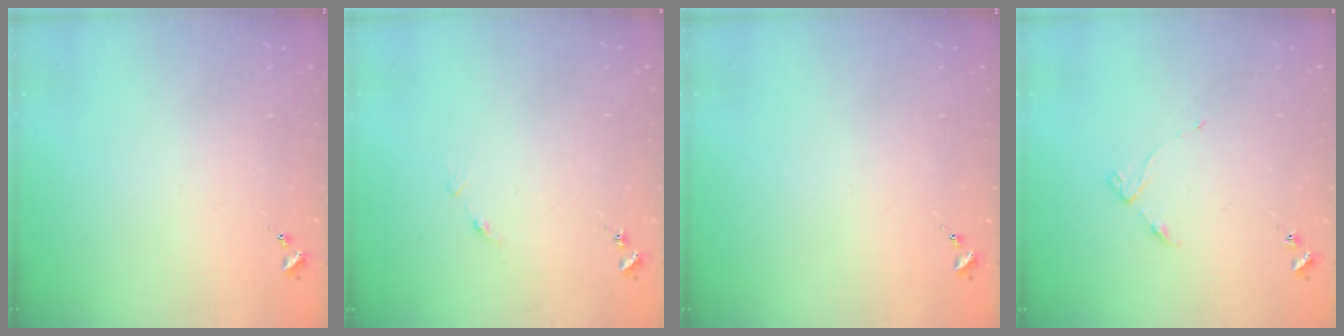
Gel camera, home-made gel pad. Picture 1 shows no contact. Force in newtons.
{"total": 4.6, "press": 4.6, "slide": 0.4}
{"total": 0.0}
{"total": 3.3, "press": 3.3, "slide": 0.4}